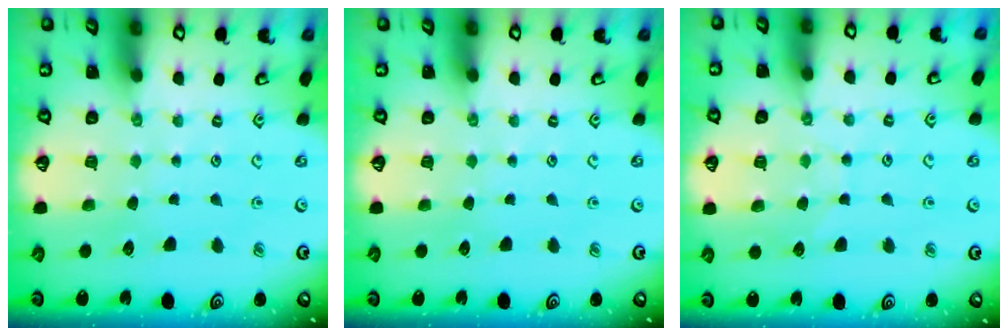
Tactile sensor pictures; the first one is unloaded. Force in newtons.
{"total": 0.0}
{"total": 6.6, "press": 6.5, "slide": 0.6}